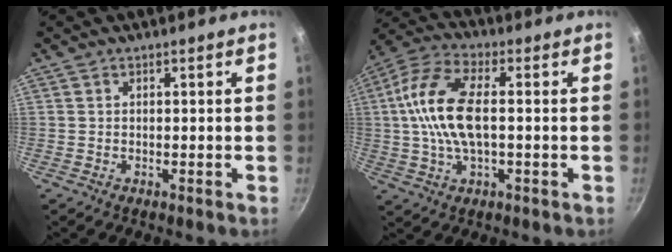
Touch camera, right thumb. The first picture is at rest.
{"total": 13.9, "force": [0.3, 6.4, 12.4], "torque": [-0.245, 0.026, -0.008]}